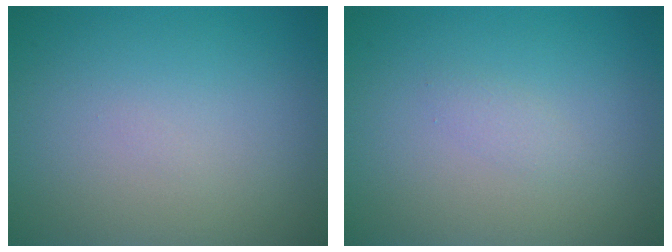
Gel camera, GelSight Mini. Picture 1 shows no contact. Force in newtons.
{"total": 0.8, "press": 0.8, "slide": 0.1}